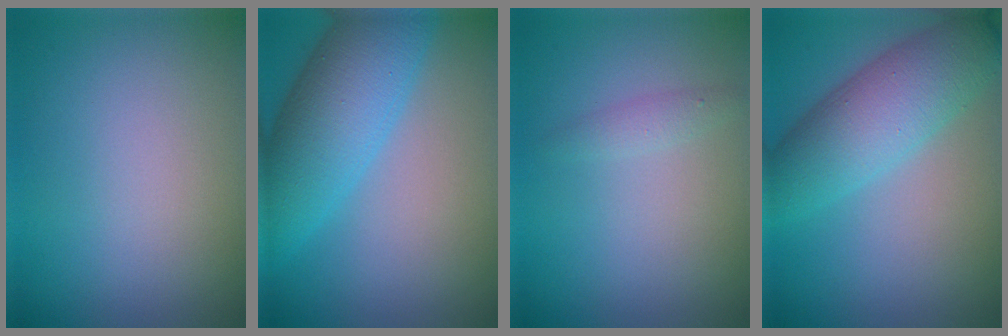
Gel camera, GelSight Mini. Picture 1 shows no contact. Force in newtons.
{"total": 8.2, "press": 8.2, "slide": 0.3}
{"total": 1.0, "press": 1.0, "slide": 0.1}
{"total": 6.4, "press": 6.4, "slide": 0.2}